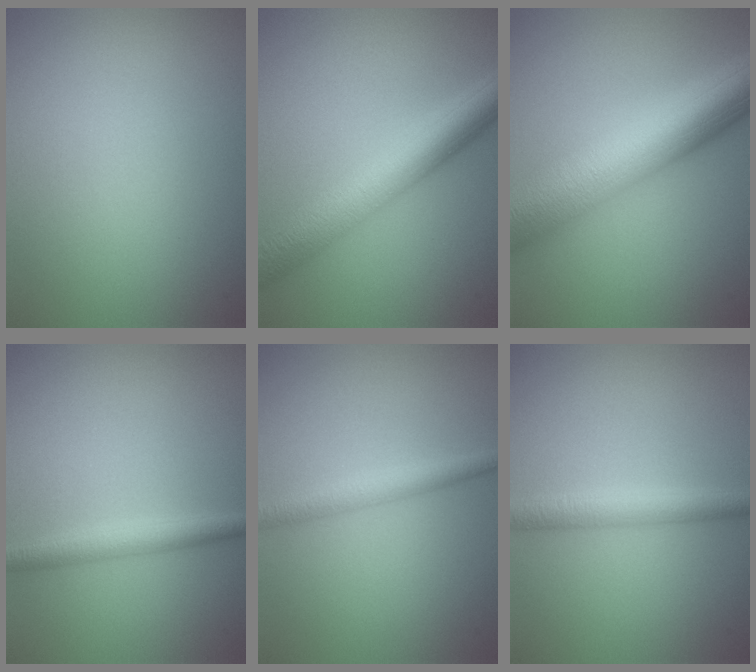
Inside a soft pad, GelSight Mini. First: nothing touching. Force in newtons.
{"total": 7.1, "press": 7.1, "slide": 0.1}
{"total": 11.2, "press": 11.2, "slide": 0.2}
{"total": 2.4, "press": 2.4, "slide": 0.1}
{"total": 2.2, "press": 2.2, "slide": 0.1}
{"total": 2.9, "press": 2.9, "slide": 0.1}